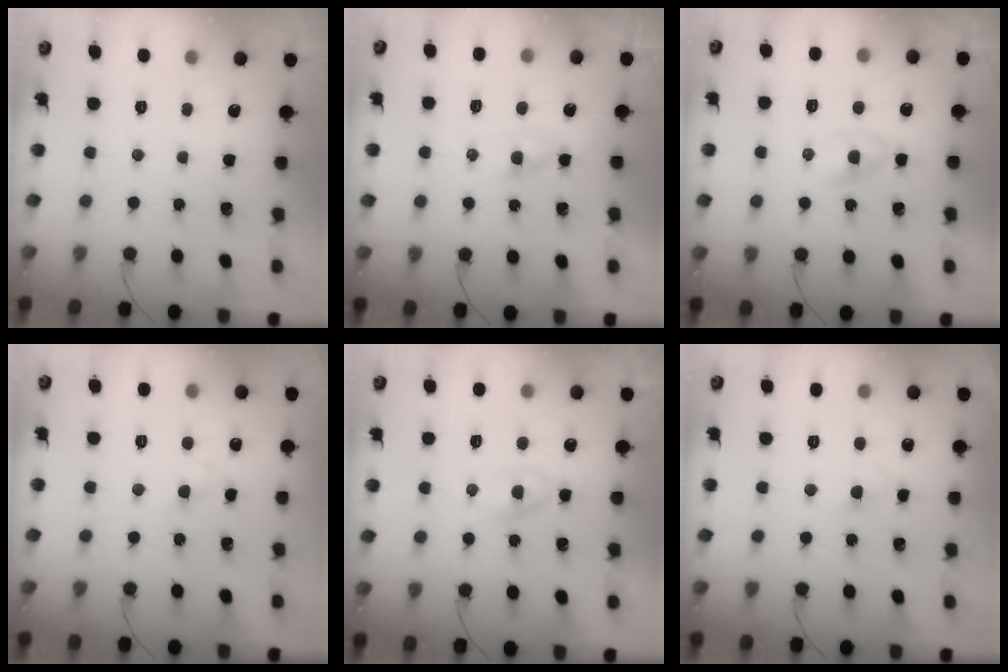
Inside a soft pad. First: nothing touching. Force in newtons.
{"total": 1.6, "press": 1.4, "slide": 0.7}
{"total": 1.9, "press": 1.6, "slide": 1.0}
{"total": 1.9, "press": 1.6, "slide": 1.0}
{"total": 2.4, "press": 2.2, "slide": 0.9}
{"total": 2.5, "press": 2.3, "slide": 0.9}